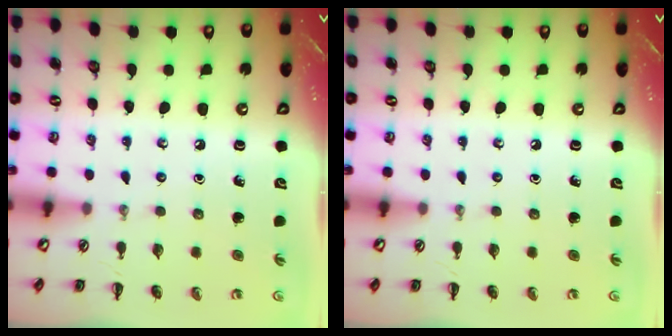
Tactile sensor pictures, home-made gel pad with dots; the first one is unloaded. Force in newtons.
{"total": 0.0}